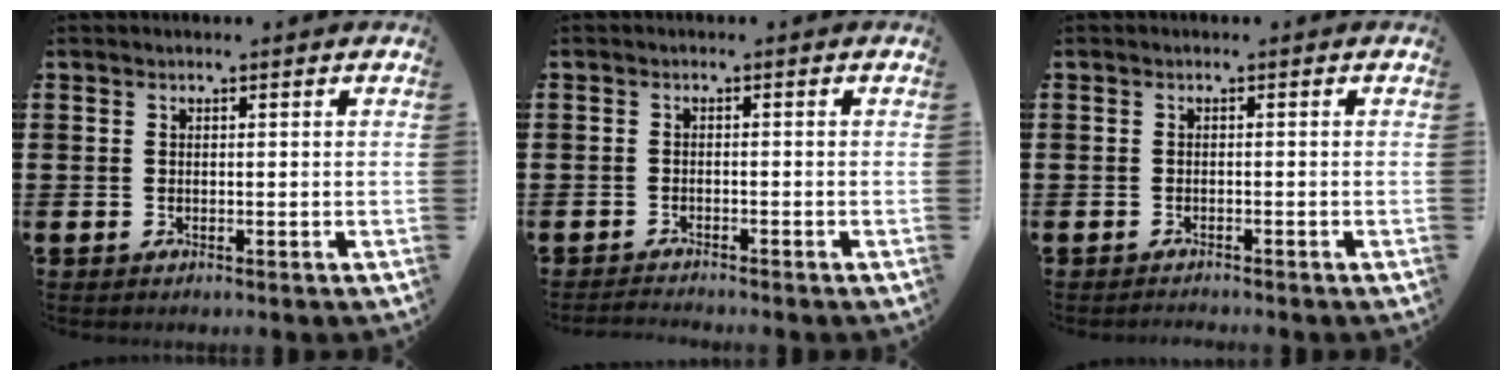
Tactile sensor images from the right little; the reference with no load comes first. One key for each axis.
{"total": 1.0, "fx": -1.0, "fy": 0.0, "fz": 0.1, "tx": -0.004, "ty": -0.001, "tz": -0.019}
{"total": 0.6, "fx": -0.6, "fy": -0.1, "fz": 0.0, "tx": -0.001, "ty": -0.001, "tz": -0.013}